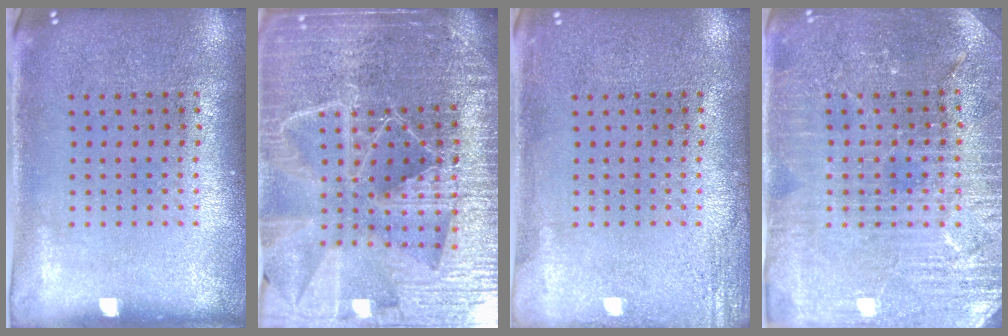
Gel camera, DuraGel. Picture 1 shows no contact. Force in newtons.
{"total": 6.5, "press": 5.6, "slide": 3.4}
{"total": 1.8, "press": 1.8, "slide": 0.2}
{"total": 3.7, "press": 3.6, "slide": 0.9}